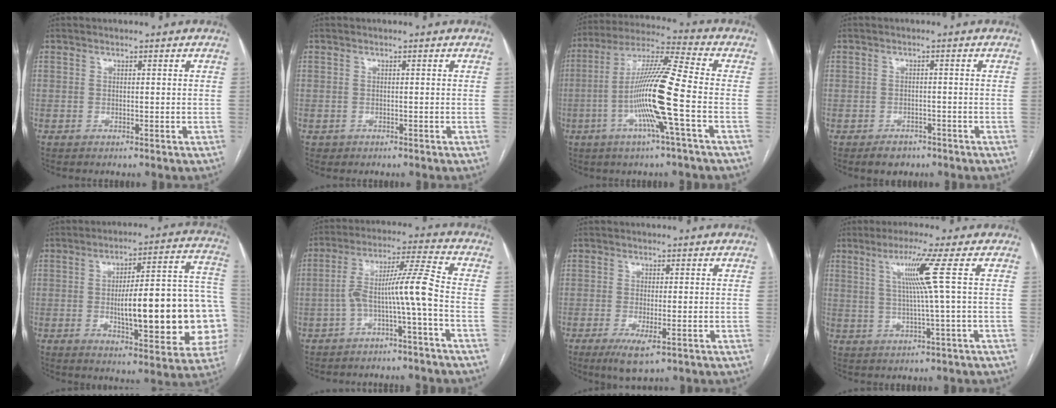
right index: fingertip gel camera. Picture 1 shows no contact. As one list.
[{"total": 0.6, "force": [-0.4, 0.5, -0.1], "torque": [-0.005, 0.003, -0.004]}, {"total": 14.4, "force": [-3.5, -0.9, 14.0], "torque": [-0.266, -0.002, -0.077]}, {"total": 2.8, "force": [-2.0, 1.9, 0.7], "torque": [-0.008, 0.004, -0.023]}, {"total": 22.5, "force": [-2.9, 4.8, 21.8], "torque": [-0.234, 0.035, -0.025]}, {"total": 8.6, "force": [-2.6, -0.9, 8.1], "torque": [-0.144, 0.034, -0.044]}, {"total": 4.5, "force": [-2.1, 0.9, 3.8], "torque": [-0.068, -0.011, -0.030]}, {"total": 6.6, "force": [1.7, -2.3, 6.0], "torque": [-0.116, -0.001, 0.039]}]